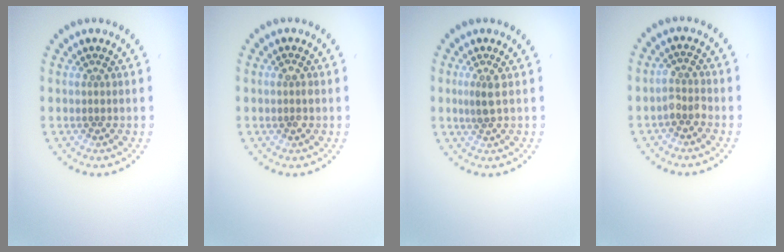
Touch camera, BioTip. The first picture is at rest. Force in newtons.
{"total": 1.1, "press": 1.0, "slide": 0.2}
{"total": 1.2, "press": 1.0, "slide": 0.6}
{"total": 1.6, "press": 1.3, "slide": 1.0}